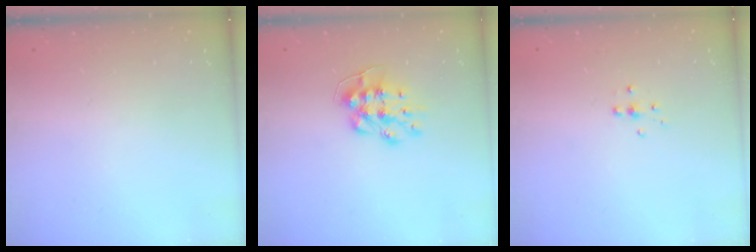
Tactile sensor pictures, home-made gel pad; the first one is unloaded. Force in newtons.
{"total": 8.6, "press": 8.5, "slide": 0.2}
{"total": 3.6, "press": 3.5, "slide": 0.3}